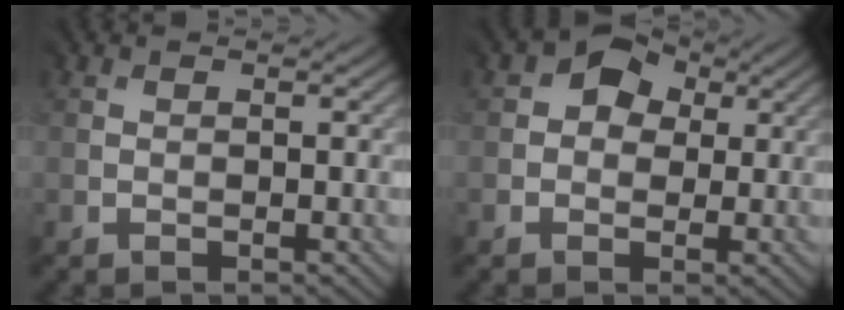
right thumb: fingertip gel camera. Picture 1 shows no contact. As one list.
[{"total": 4.5, "force": [1.5, 3.6, 2.2], "torque": [-0.038, 0.001, 0.022]}]